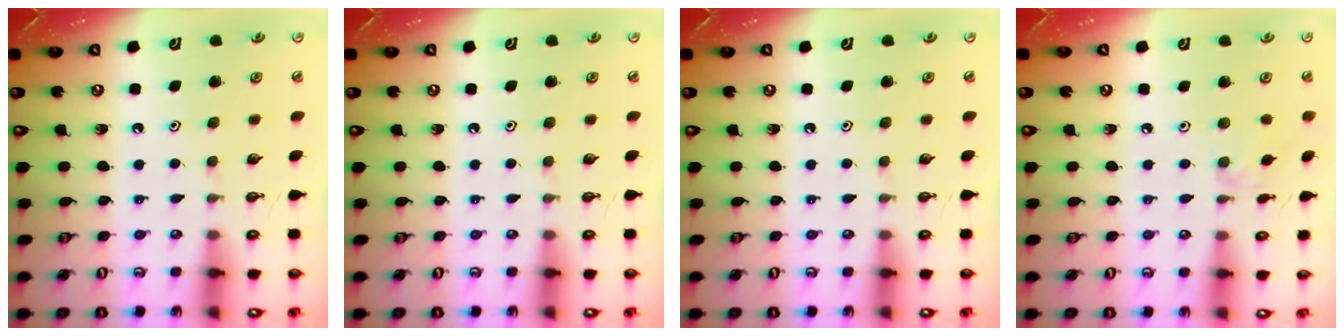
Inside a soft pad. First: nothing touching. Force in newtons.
{"total": 0.0}
{"total": 0.0}
{"total": 3.4, "press": 3.4, "slide": 0.5}